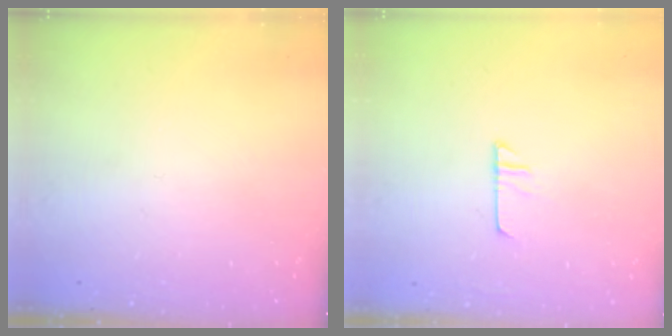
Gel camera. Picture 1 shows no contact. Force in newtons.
{"total": 6.4, "press": 6.4, "slide": 0.3}